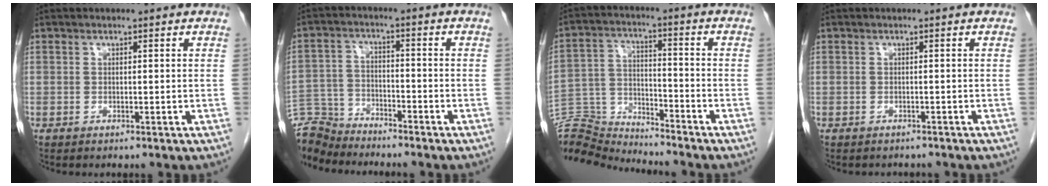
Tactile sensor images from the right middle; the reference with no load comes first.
{"total": 8.3, "force": [-8.2, 1.2, 0.0], "torque": [-0.008, 0.004, -0.162]}
{"total": 11.5, "force": [-11.5, 0.0, -0.7], "torque": [0.008, 0.029, -0.221]}
{"total": 2.0, "force": [-1.9, 0.8, 0.0], "torque": [-0.008, -0.003, -0.026]}